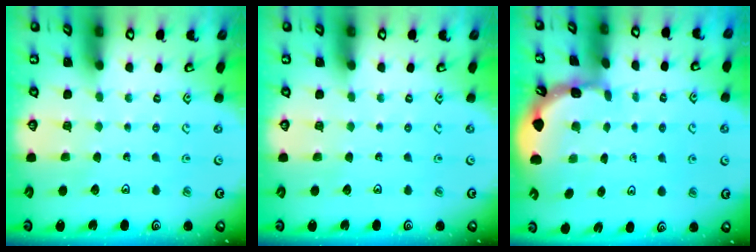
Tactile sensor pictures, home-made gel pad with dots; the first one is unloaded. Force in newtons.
{"total": 0.0}
{"total": 1.8, "press": 1.7, "slide": 0.0}